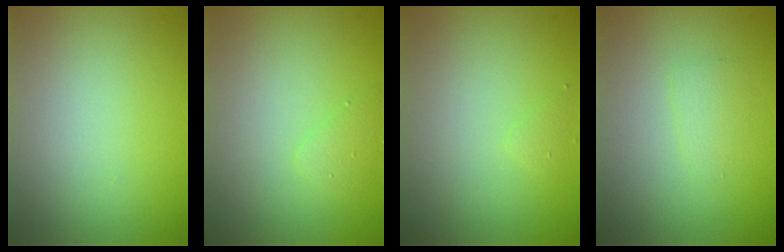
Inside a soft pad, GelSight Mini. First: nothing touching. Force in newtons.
{"total": 1.0, "press": 1.0, "slide": 0.1}
{"total": 0.6, "press": 0.6, "slide": 0.0}
{"total": 1.1, "press": 1.1, "slide": 0.0}